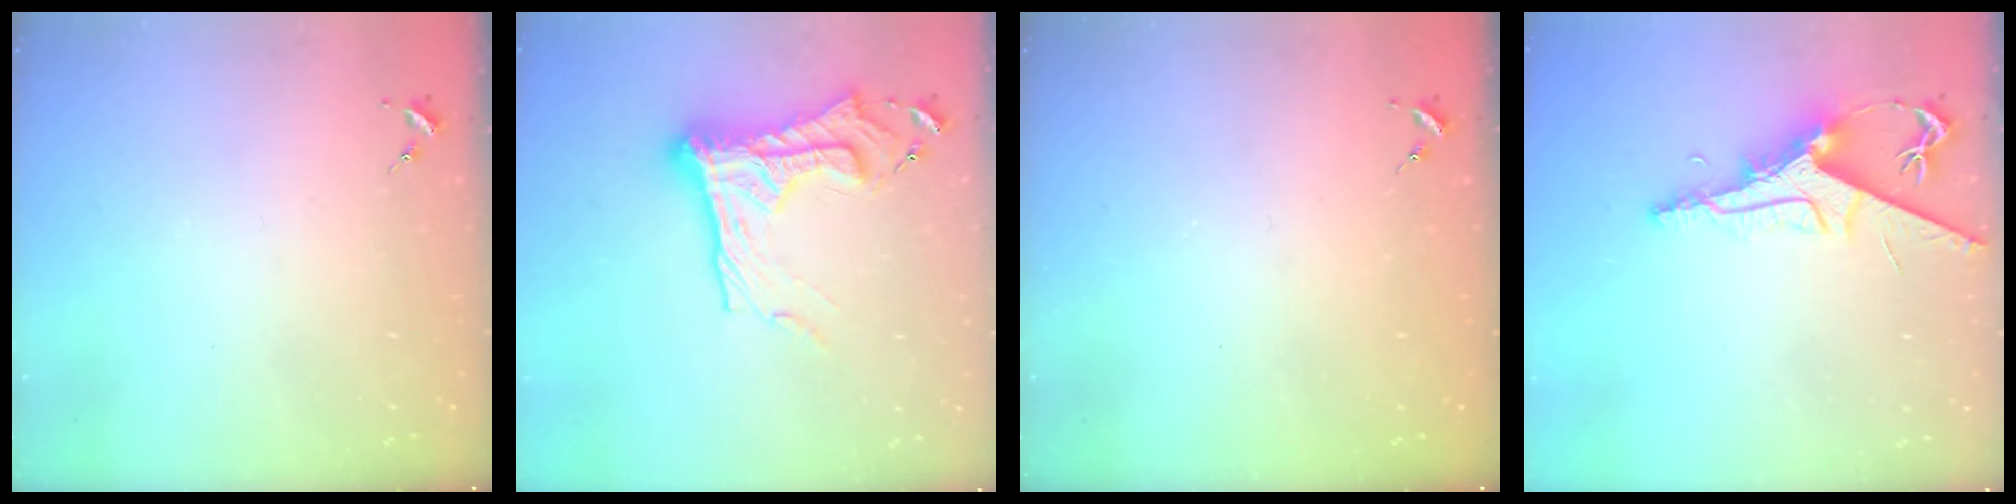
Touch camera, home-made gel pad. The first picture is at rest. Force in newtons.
{"total": 19.7, "press": 19.6, "slide": 1.9}
{"total": 0.7, "press": 0.7, "slide": 0.1}
{"total": 9.2, "press": 9.1, "slide": 0.8}